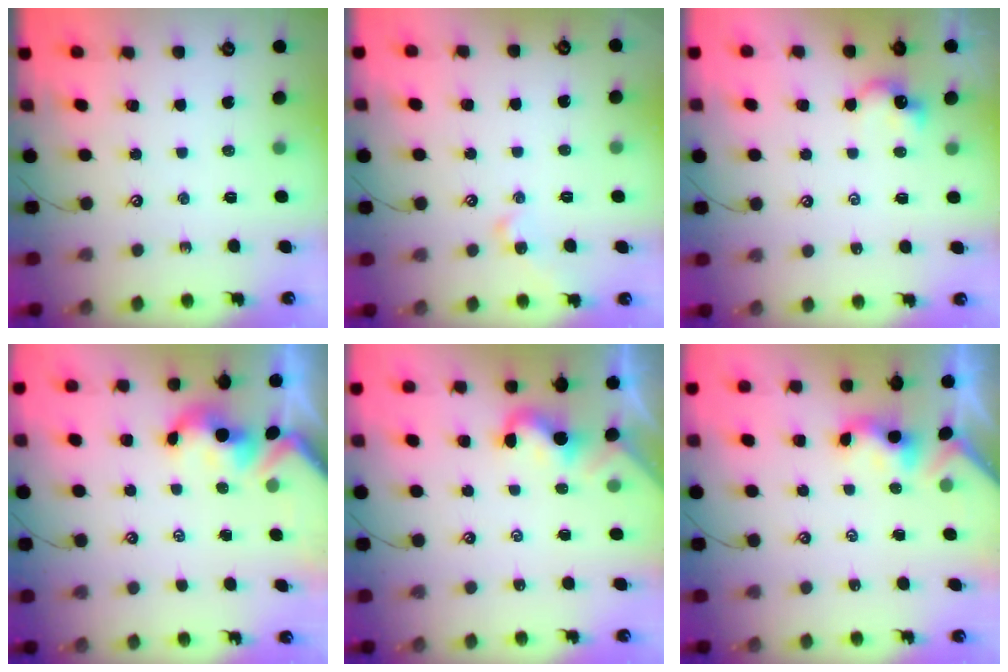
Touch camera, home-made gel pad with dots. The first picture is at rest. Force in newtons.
{"total": 2.0, "press": 1.9, "slide": 0.6}
{"total": 1.7, "press": 1.7, "slide": 0.4}
{"total": 1.3, "press": 1.3, "slide": 0.0}
{"total": 0.5, "press": 0.4, "slide": 0.4}
{"total": 1.2, "press": 1.1, "slide": 0.3}